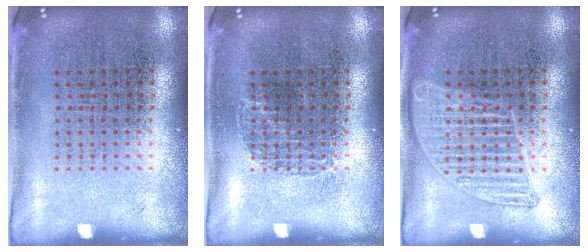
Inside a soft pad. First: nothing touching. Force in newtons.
{"total": 0.5, "press": 0.5, "slide": 0.1}
{"total": 2.1, "press": 2.1, "slide": 0.3}